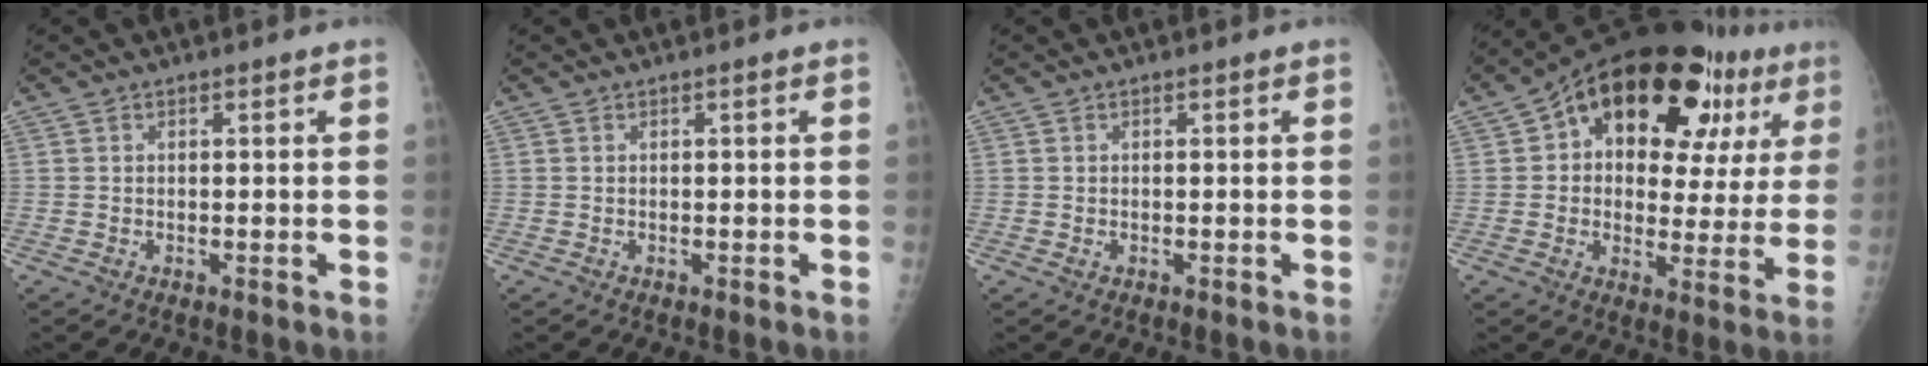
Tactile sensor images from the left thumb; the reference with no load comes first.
{"total": 0.0}
{"total": 0.6, "force": [0.0, 0.5, 0.3], "torque": [-0.004, 0.000, 0.000]}
{"total": 23.4, "force": [9.8, 13.2, 16.6], "torque": [-0.190, 0.021, 0.140]}